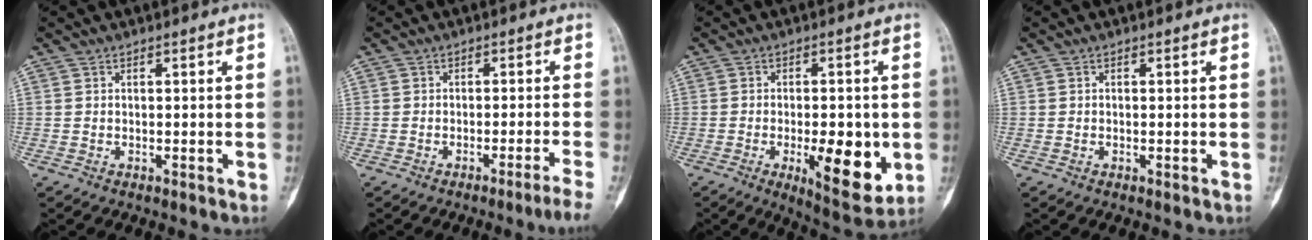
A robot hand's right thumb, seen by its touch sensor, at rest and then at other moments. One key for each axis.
{"total": 4.2, "fx": -3.2, "fy": -1.2, "fz": 2.4, "tx": -0.046, "ty": 0.016, "tz": -0.046}
{"total": 12.3, "fx": -2.8, "fy": 4.7, "fz": 11.0, "tx": -0.139, "ty": -0.015, "tz": -0.030}
{"total": 0.0}